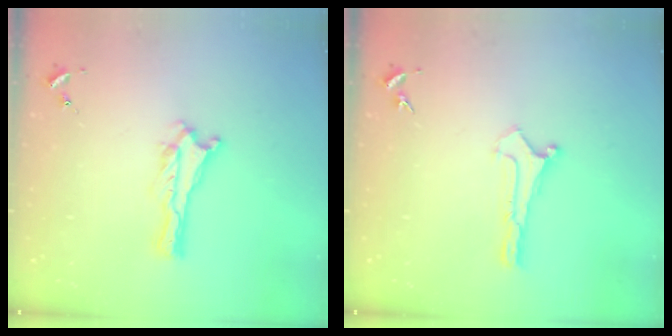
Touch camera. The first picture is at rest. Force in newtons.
{"total": 0.0}